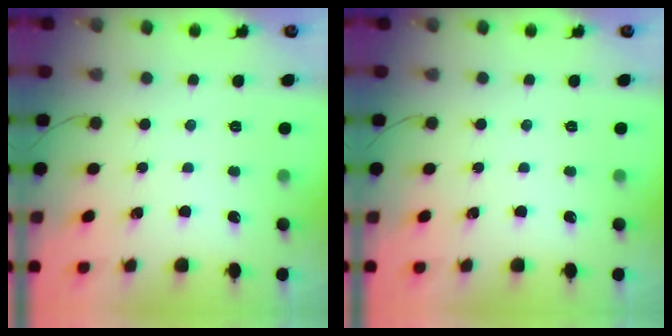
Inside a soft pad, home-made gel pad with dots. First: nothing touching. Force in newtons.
{"total": 0.0}